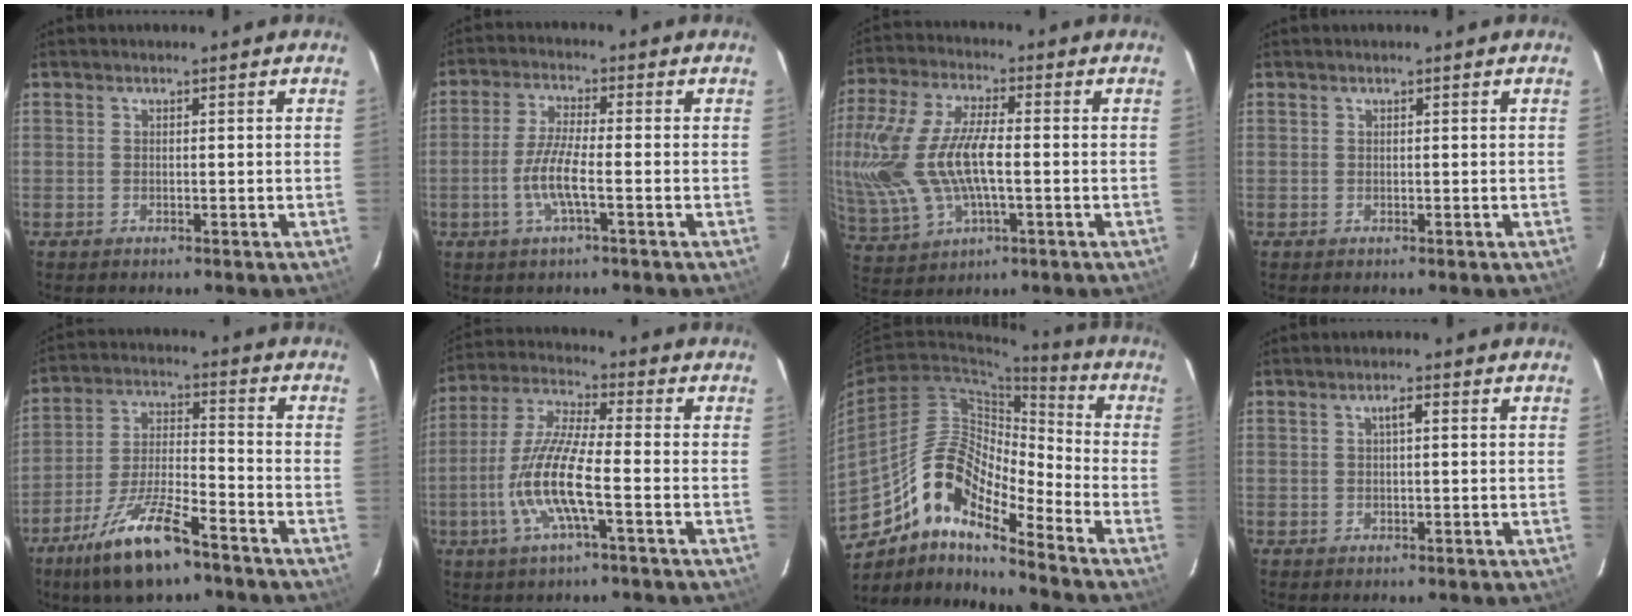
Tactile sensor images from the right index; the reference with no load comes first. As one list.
[{"total": 6.5, "force": [-2.1, 0.6, 6.1], "torque": [-0.127, -0.003, -0.043]}, {"total": 21.5, "force": [-1.0, 10.7, 18.6], "torque": [-0.423, -0.001, -0.009]}, {"total": 0.0}, {"total": 13.3, "force": [-9.0, 3.2, 9.3], "torque": [-0.196, -0.014, -0.165]}, {"total": 12.2, "force": [-3.7, 1.6, 11.5], "torque": [-0.243, -0.003, -0.075]}, {"total": 13.8, "force": [-9.4, 3.8, 9.4], "torque": [-0.158, 0.015, -0.187]}, {"total": 1.8, "force": [0.5, 0.4, 1.6], "torque": [-0.030, 0.007, 0.009]}]